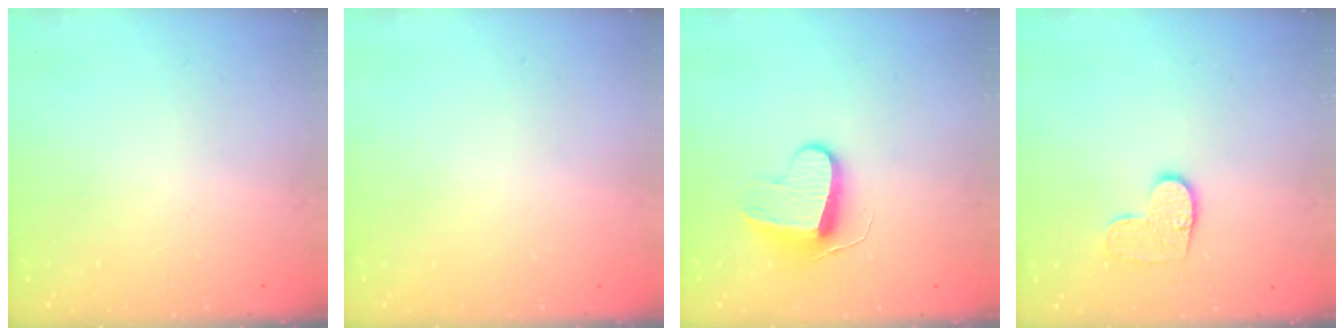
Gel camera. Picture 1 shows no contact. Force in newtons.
{"total": 0.6, "press": 0.5, "slide": 0.2}
{"total": 9.1, "press": 9.0, "slide": 0.6}
{"total": 8.4, "press": 8.4, "slide": 0.3}